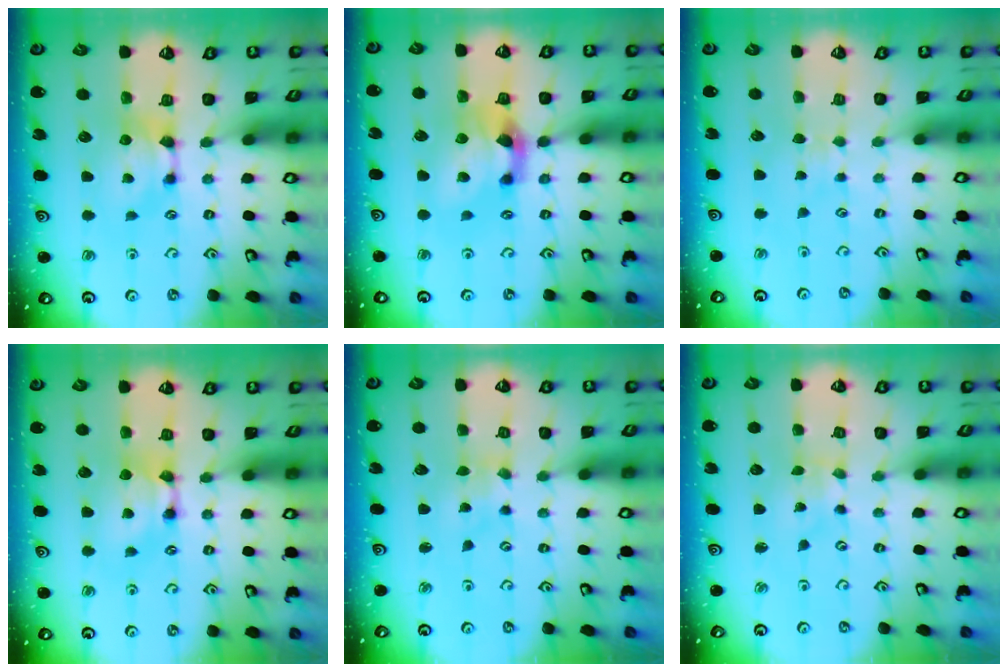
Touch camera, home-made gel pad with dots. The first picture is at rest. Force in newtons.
{"total": 4.2, "press": 3.8, "slide": 1.8}
{"total": 3.6, "press": 3.5, "slide": 0.2}
{"total": 1.8, "press": 1.8, "slide": 0.1}
{"total": 4.0, "press": 4.0, "slide": 0.8}
{"total": 5.0, "press": 5.0, "slide": 0.8}